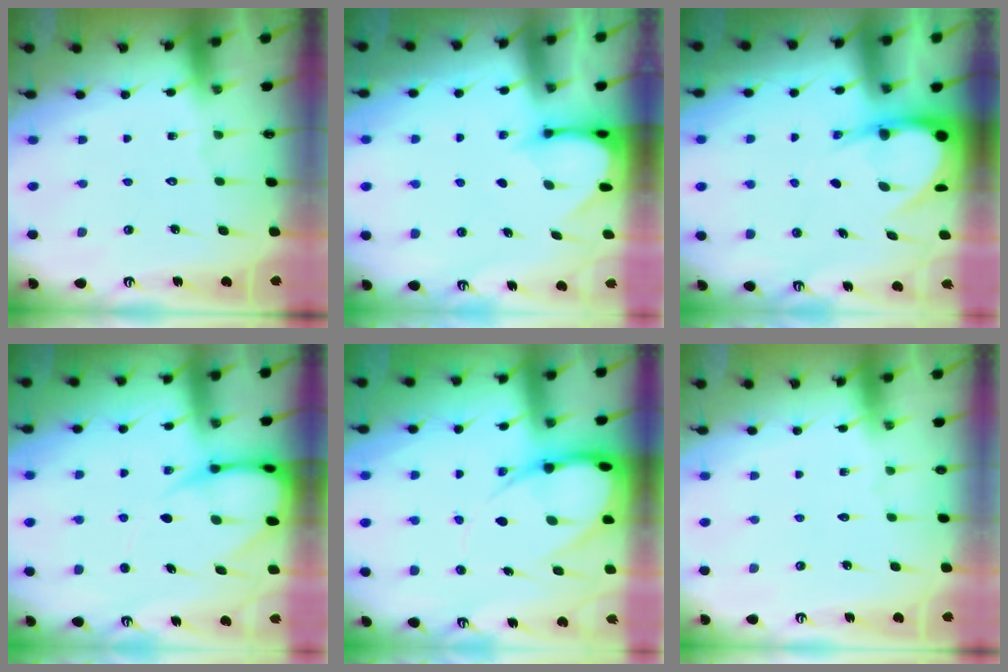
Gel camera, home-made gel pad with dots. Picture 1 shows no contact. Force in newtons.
{"total": 3.3, "press": 3.3, "slide": 0.3}
{"total": 7.4, "press": 7.4, "slide": 0.8}
{"total": 8.3, "press": 8.3, "slide": 1.0}
{"total": 13.1, "press": 13.0, "slide": 1.4}
{"total": 0.0}